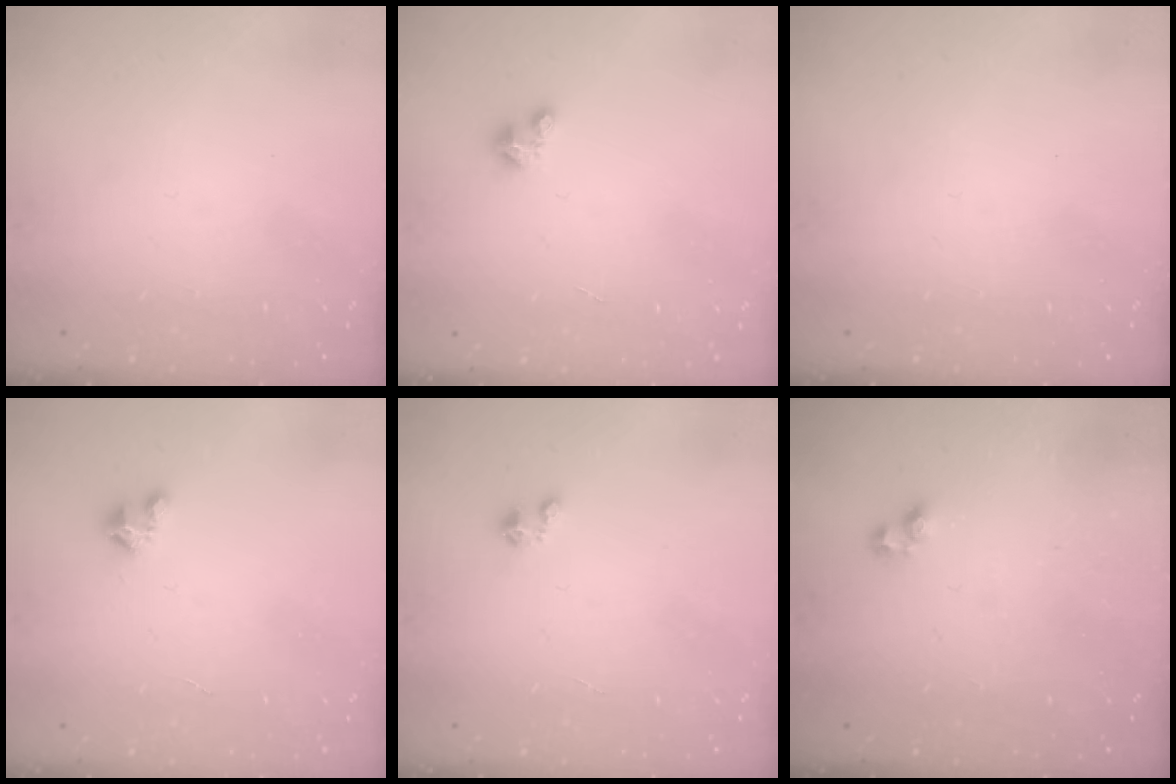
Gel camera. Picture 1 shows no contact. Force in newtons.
{"total": 2.6, "press": 2.6, "slide": 0.2}
{"total": 0.0}
{"total": 2.4, "press": 2.3, "slide": 0.2}
{"total": 1.3, "press": 1.3, "slide": 0.3}
{"total": 3.6, "press": 3.6, "slide": 0.5}